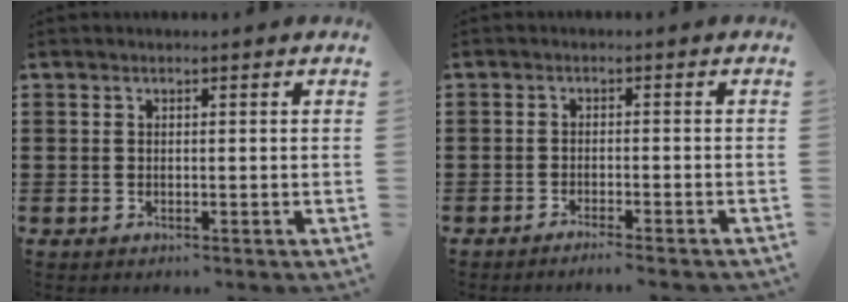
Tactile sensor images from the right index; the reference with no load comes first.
{"total": 1.8, "force": [-1.6, -0.3, 0.6], "torque": [-0.009, 0.001, -0.031]}